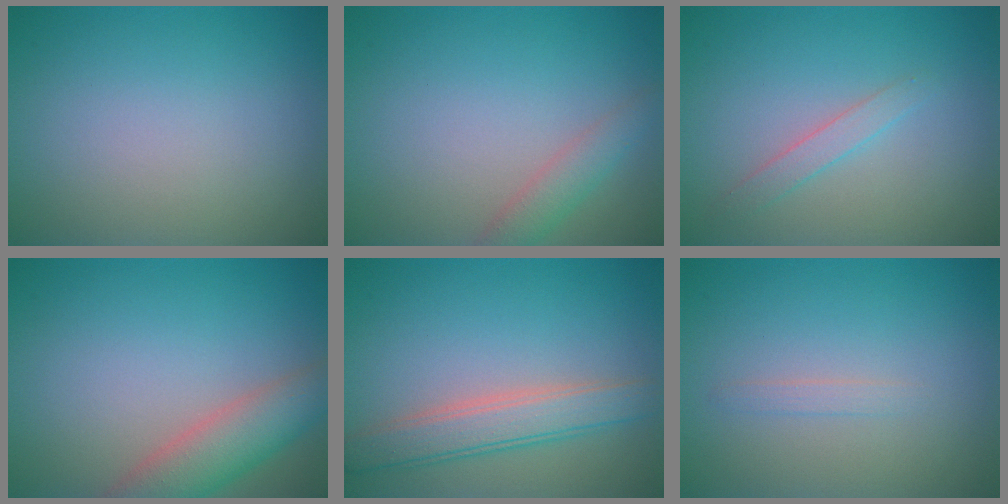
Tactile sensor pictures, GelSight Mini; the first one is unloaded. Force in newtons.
{"total": 2.1, "press": 2.1, "slide": 0.2}
{"total": 1.4, "press": 1.4, "slide": 0.0}
{"total": 5.1, "press": 5.0, "slide": 0.4}
{"total": 4.0, "press": 4.0, "slide": 0.3}
{"total": 0.8, "press": 0.8, "slide": 0.0}